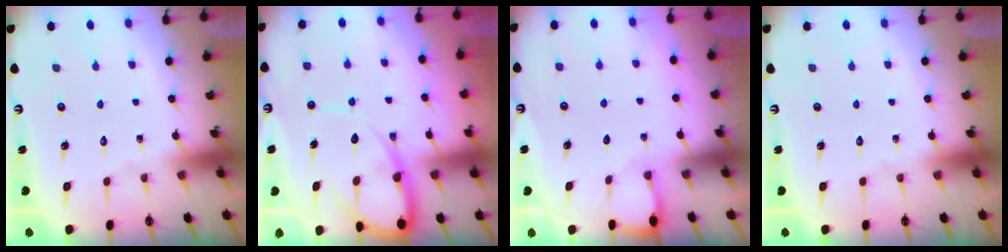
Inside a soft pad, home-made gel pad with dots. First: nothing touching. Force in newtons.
{"total": 11.6, "press": 11.6, "slide": 1.1}
{"total": 2.5, "press": 2.4, "slide": 0.4}
{"total": 0.0}